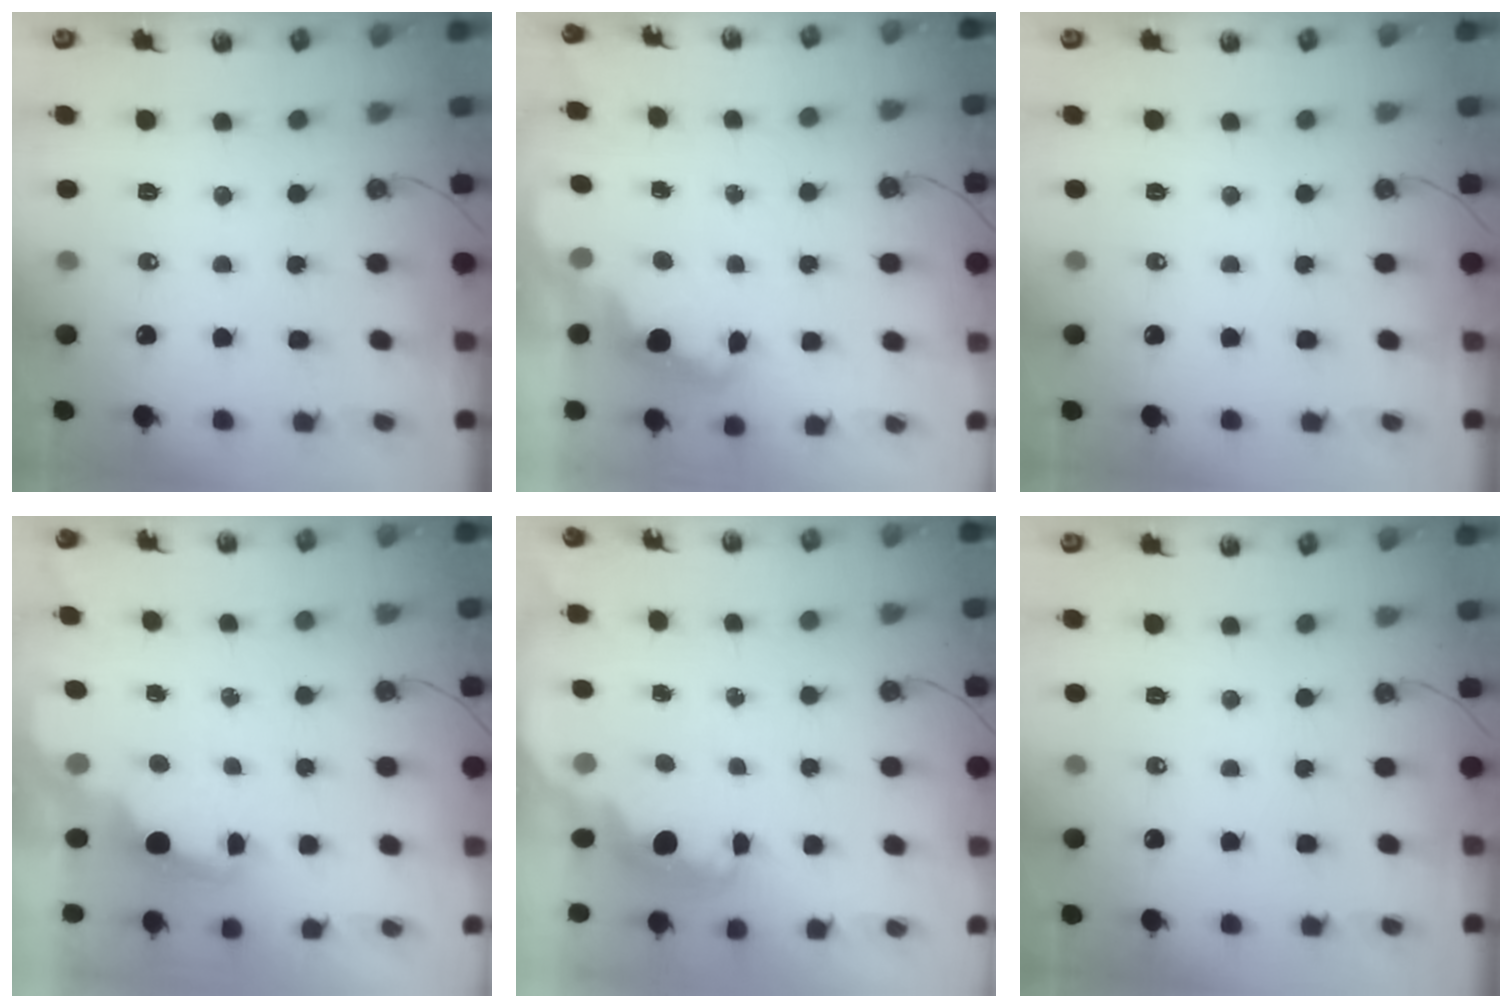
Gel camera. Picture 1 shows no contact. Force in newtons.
{"total": 2.3, "press": 2.2, "slide": 0.7}
{"total": 0.0}
{"total": 1.9, "press": 1.7, "slide": 0.8}
{"total": 2.2, "press": 2.1, "slide": 0.6}
{"total": 0.0}